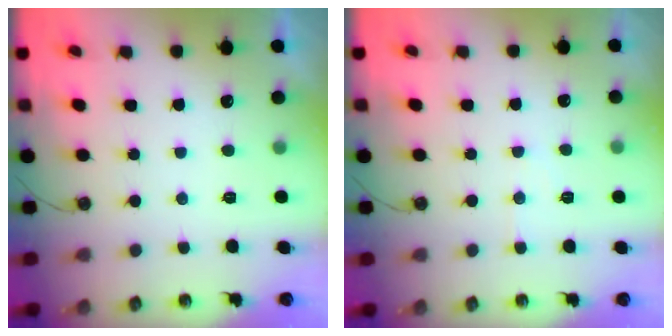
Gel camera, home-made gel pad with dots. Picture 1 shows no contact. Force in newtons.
{"total": 4.7, "press": 4.7, "slide": 0.6}